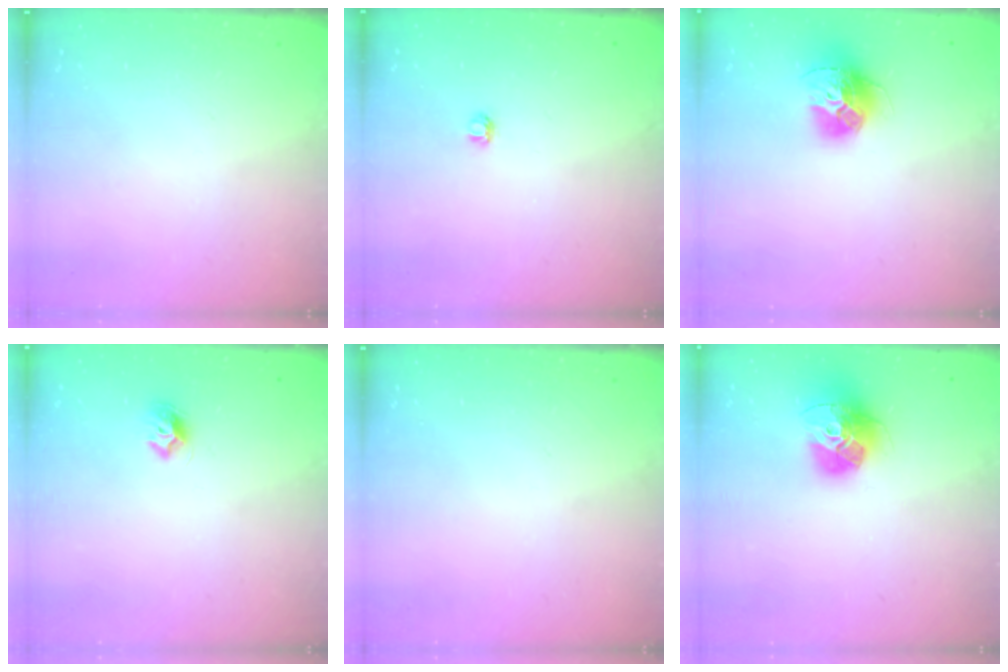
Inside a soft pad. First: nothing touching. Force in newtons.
{"total": 3.2, "press": 3.2, "slide": 0.4}
{"total": 13.9, "press": 13.8, "slide": 1.4}
{"total": 7.1, "press": 7.1, "slide": 0.5}
{"total": 0.0}
{"total": 15.8, "press": 15.7, "slide": 1.6}